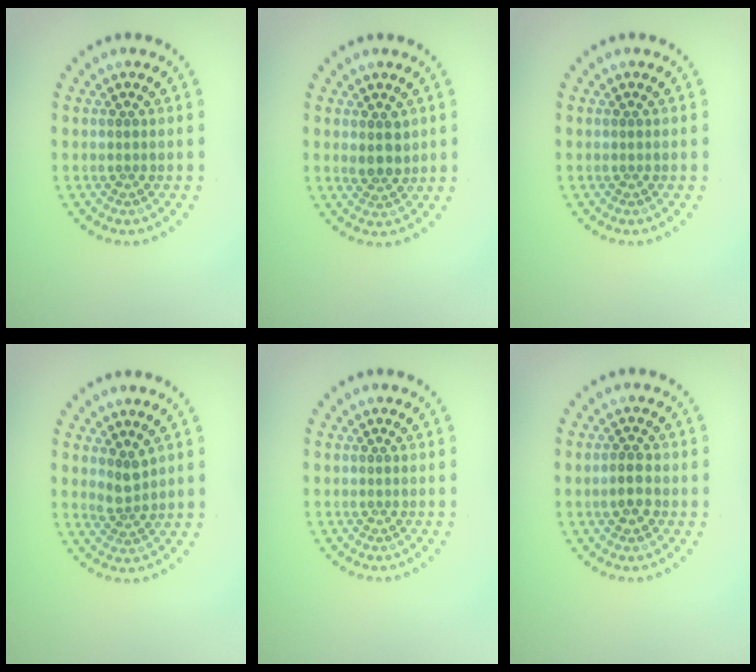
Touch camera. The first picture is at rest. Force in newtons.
{"total": 2.0, "press": 1.8, "slide": 0.9}
{"total": 0.0}
{"total": 1.9, "press": 1.3, "slide": 1.3}
{"total": 0.0}
{"total": 1.9, "press": 1.9, "slide": 0.2}